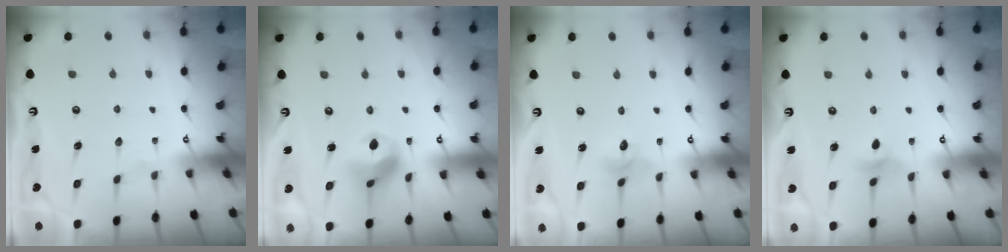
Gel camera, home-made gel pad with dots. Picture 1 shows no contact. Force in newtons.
{"total": 9.7, "press": 9.6, "slide": 1.4}
{"total": 2.4, "press": 2.4, "slide": 0.3}
{"total": 3.6, "press": 3.6, "slide": 0.8}